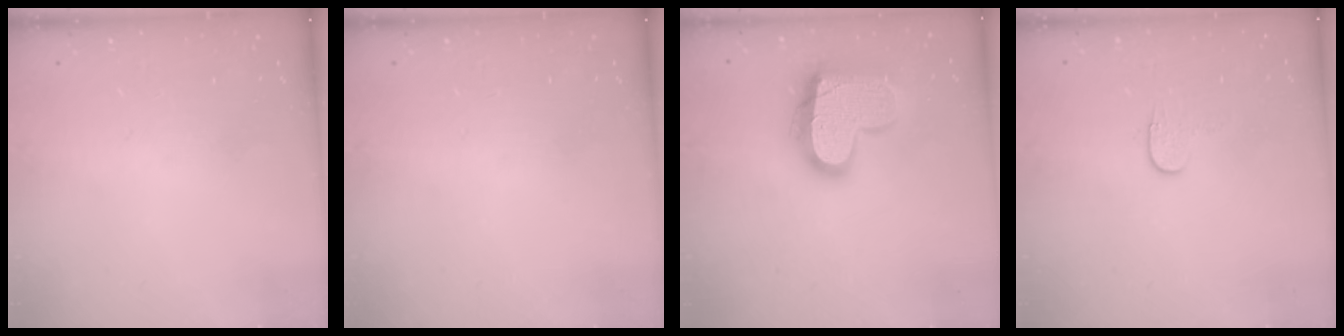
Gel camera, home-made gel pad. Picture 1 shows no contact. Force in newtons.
{"total": 0.0}
{"total": 18.3, "press": 18.3, "slide": 1.2}
{"total": 3.8, "press": 3.8, "slide": 0.3}